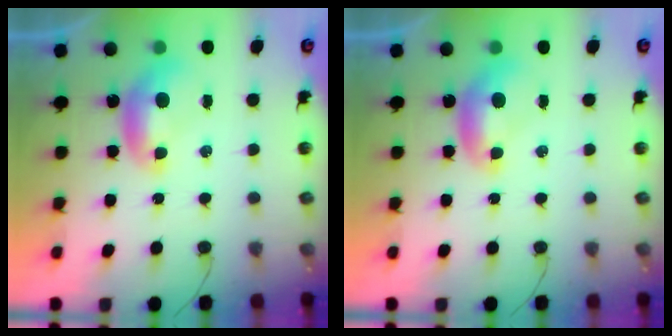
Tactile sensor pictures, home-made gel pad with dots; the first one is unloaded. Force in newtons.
{"total": 0.0}